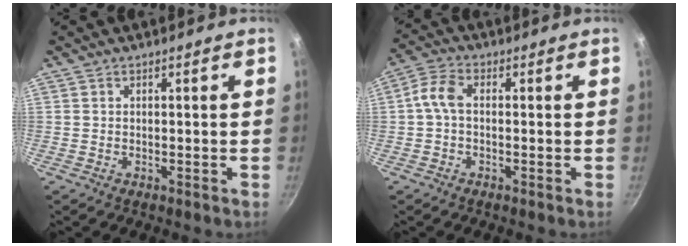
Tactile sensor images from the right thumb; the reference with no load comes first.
{"total": 4.8, "force": [-0.2, 3.0, 3.8], "torque": [-0.083, 0.021, -0.014]}